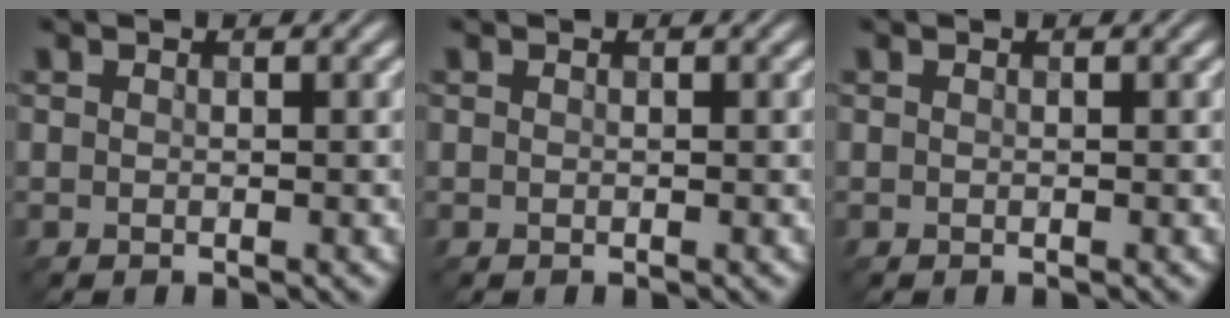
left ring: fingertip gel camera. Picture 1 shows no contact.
{"total": 0.0}
{"total": 0.0}